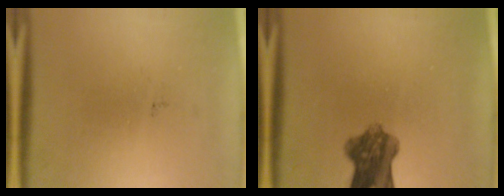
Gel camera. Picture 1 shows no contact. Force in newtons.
{"total": 7.1}